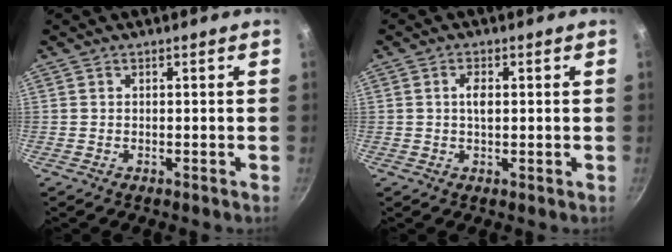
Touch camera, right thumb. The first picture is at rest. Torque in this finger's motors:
{"motor_torque": [-0.33, 0.64, 0.11, 0.04, 0.03]}